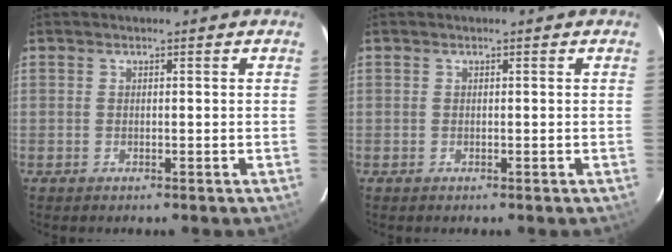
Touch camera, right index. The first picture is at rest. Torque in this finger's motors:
{"motor_torque": [0.00, 0.00, 0.00, 0.00]}